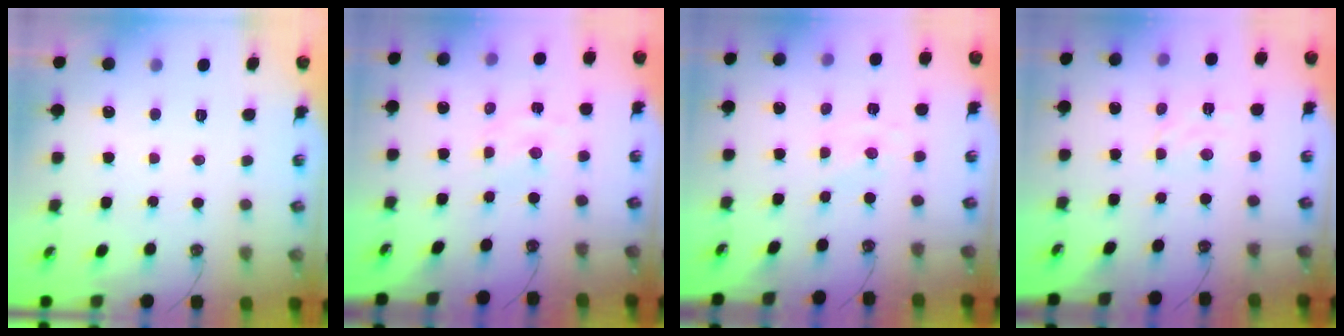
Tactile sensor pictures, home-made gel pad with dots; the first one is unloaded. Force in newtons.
{"total": 1.6, "press": 1.6, "slide": 0.2}
{"total": 0.0}
{"total": 2.8, "press": 2.7, "slide": 0.4}